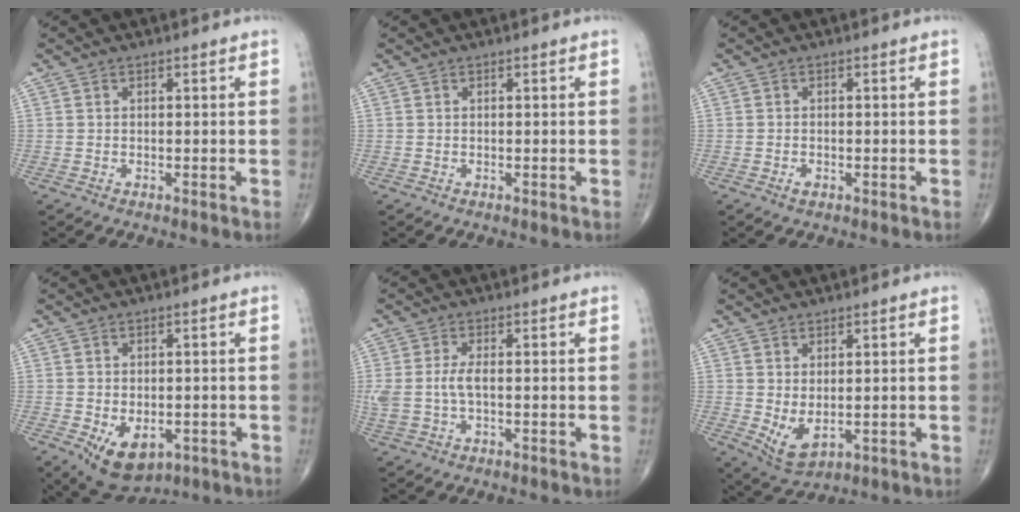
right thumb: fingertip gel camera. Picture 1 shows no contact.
{"total": 0.0}
{"total": 1.2, "force": [-0.5, 0.7, 0.8], "torque": [-0.014, 0.003, -0.008]}
{"total": 9.0, "force": [-3.2, 5.7, 6.2], "torque": [-0.082, 0.002, -0.035]}
{"total": 4.5, "force": [-0.1, 2.0, 4.0], "torque": [-0.109, 0.007, 0.000]}
{"total": 5.5, "force": [-0.1, 3.0, 4.7], "torque": [-0.082, -0.010, 0.016]}